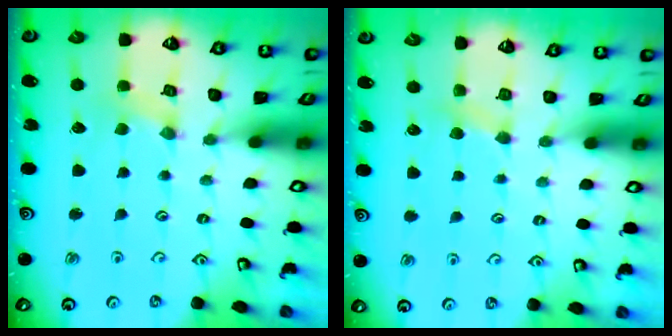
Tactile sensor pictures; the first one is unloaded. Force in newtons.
{"total": 3.2, "press": 3.2, "slide": 0.6}